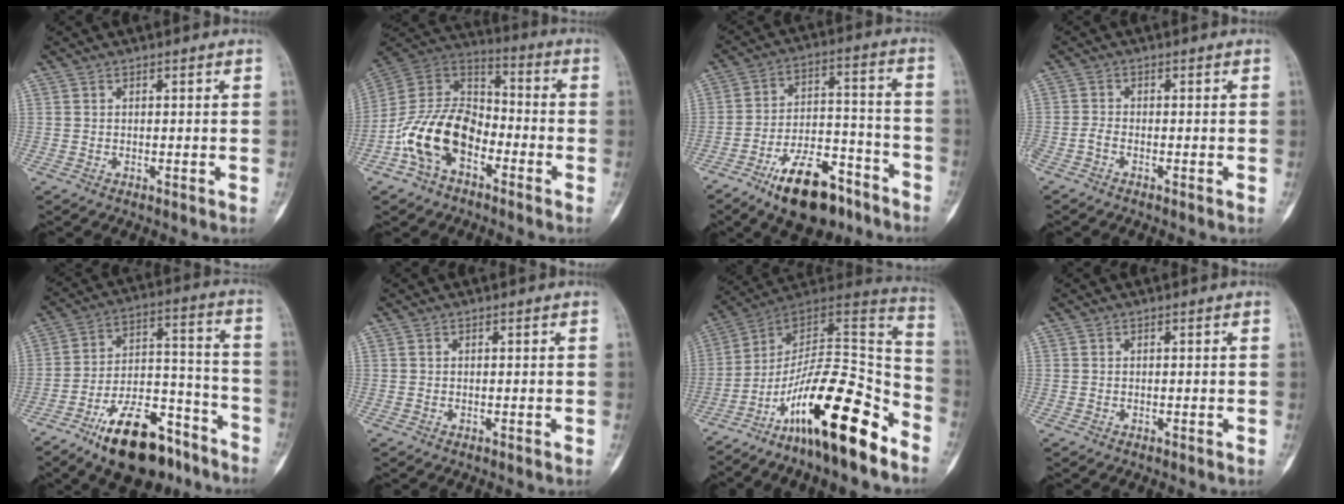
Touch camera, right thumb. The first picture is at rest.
{"total": 15.8, "force": [-6.1, 10.1, 10.6], "torque": [-0.186, 0.065, -0.124]}
{"total": 16.5, "force": [-10.8, 7.3, 10.1], "torque": [-0.146, 0.083, -0.173]}
{"total": 1.6, "force": [-1.1, 0.4, 1.1], "torque": [-0.035, 0.001, -0.027]}
{"total": 19.7, "force": [-13.2, 8.7, 11.8], "torque": [-0.180, 0.095, -0.215]}
{"total": 0.0}
{"total": 22.5, "force": [-14.6, 5.9, 16.0], "torque": [-0.245, 0.107, -0.239]}
{"total": 0.0}